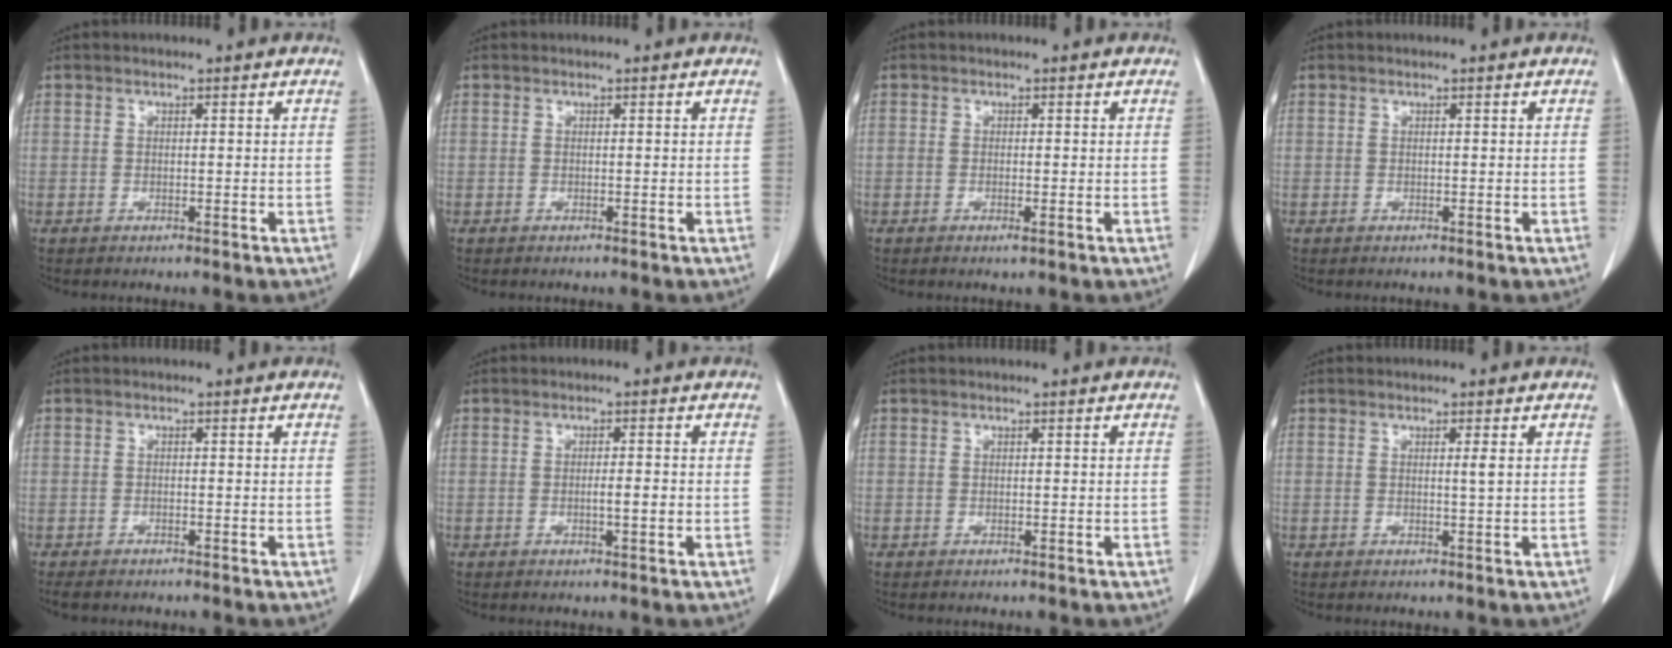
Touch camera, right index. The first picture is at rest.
{"total": 0.0}
{"total": 1.0, "force": [-0.4, 0.2, 0.9], "torque": [-0.015, -0.001, -0.006]}
{"total": 0.0}
{"total": 2.6, "force": [-2.2, 0.8, 1.1], "torque": [-0.018, -0.006, -0.028]}
{"total": 2.1, "force": [-0.5, 0.1, 2.1], "torque": [-0.037, -0.001, -0.008]}
{"total": 0.0}
{"total": 1.1, "force": [0.3, -0.3, 1.0], "torque": [-0.020, -0.002, 0.004]}